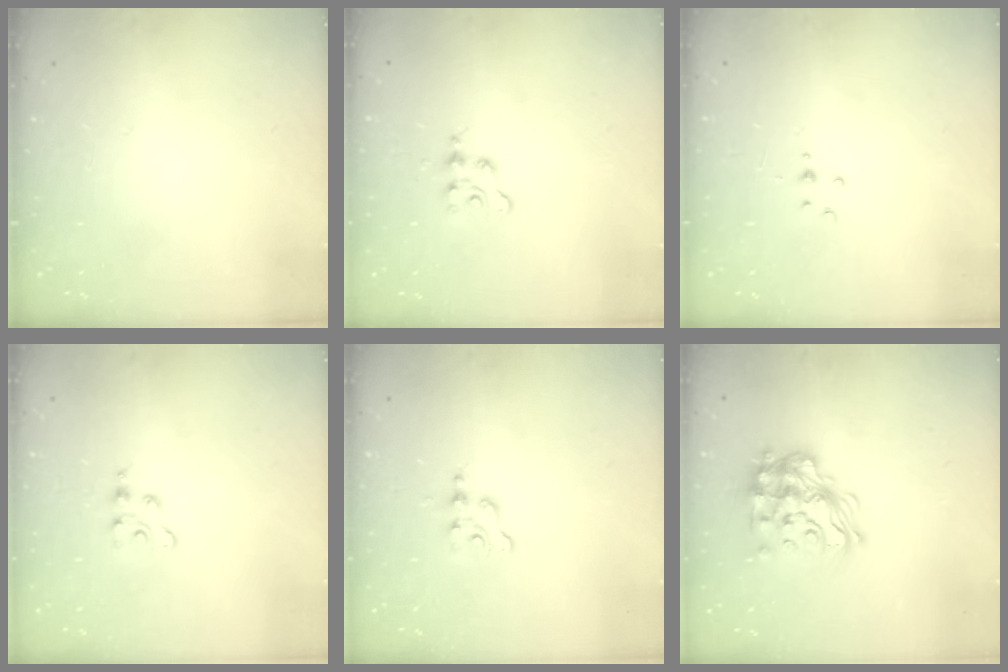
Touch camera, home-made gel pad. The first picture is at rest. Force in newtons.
{"total": 2.3, "press": 2.3, "slide": 0.3}
{"total": 2.0, "press": 1.9, "slide": 0.5}
{"total": 2.3, "press": 2.3, "slide": 0.3}
{"total": 2.5, "press": 2.5, "slide": 0.3}
{"total": 19.4, "press": 19.3, "slide": 1.2}